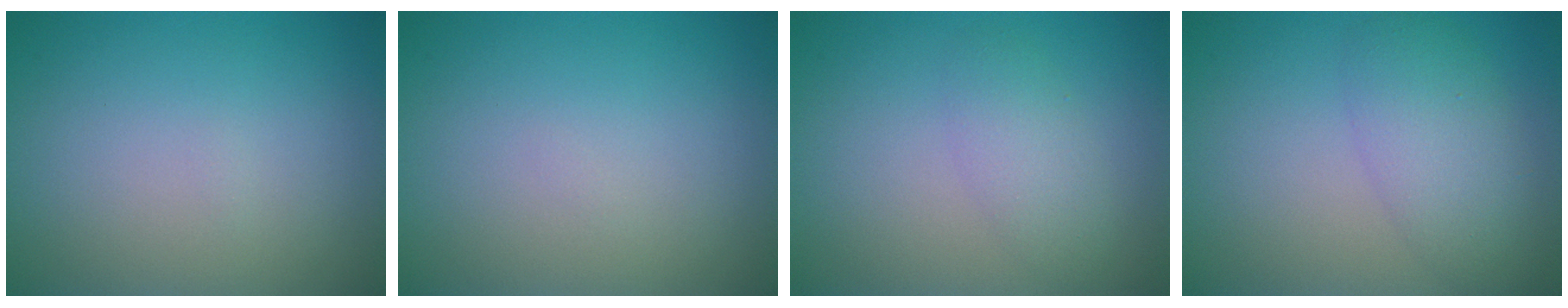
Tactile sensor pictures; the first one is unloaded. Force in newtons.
{"total": 0.0}
{"total": 2.4, "press": 2.4, "slide": 0.1}
{"total": 4.0, "press": 4.0, "slide": 0.3}